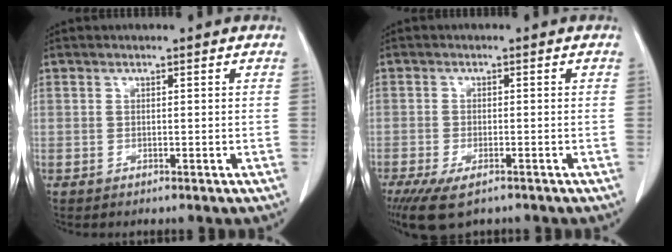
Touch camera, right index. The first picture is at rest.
{"total": 6.9, "force": [-4.8, 2.3, 4.4], "torque": [-0.073, -0.016, -0.077]}